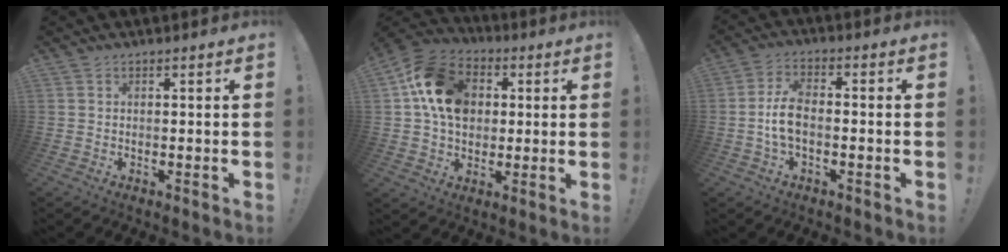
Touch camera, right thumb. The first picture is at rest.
{"total": 17.0, "force": [3.9, 13.2, 10.0], "torque": [-0.162, 0.000, 0.080]}
{"total": 7.5, "force": [-1.3, 4.0, 6.2], "torque": [-0.135, 0.008, -0.021]}